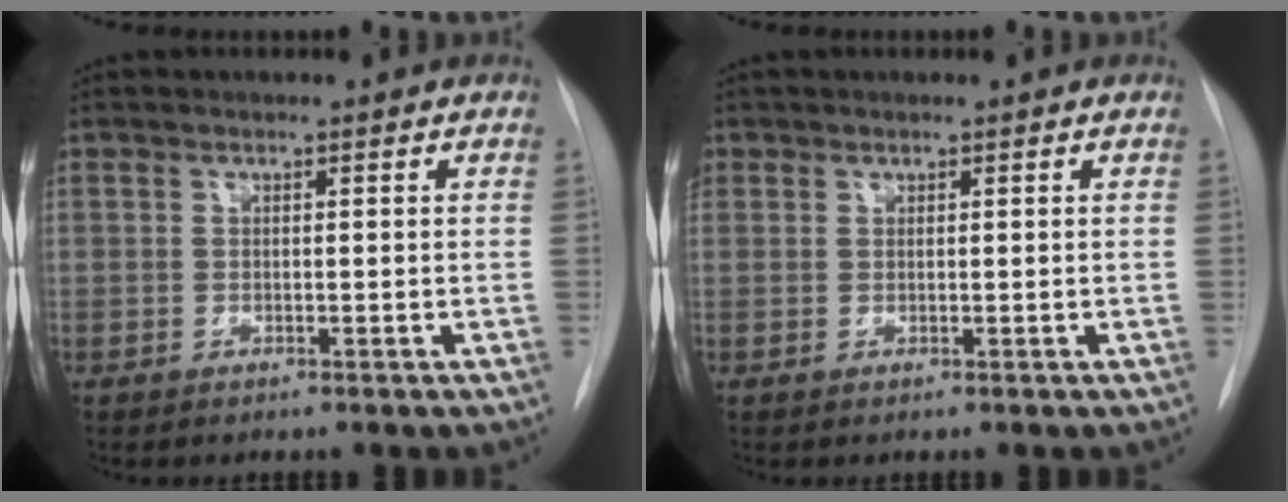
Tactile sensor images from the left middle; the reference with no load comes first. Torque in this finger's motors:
{"motor_torque": [1.03, -0.99, 0.32, 0.17]}